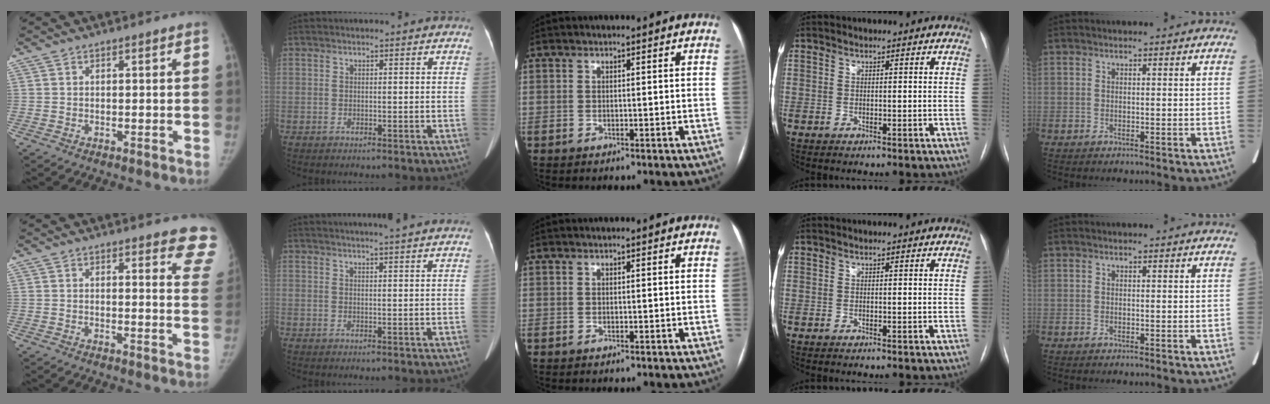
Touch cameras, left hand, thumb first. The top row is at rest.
{"thumb": {"total": 8.8, "force": [7.9, 2.1, 3.1], "torque": [0.004, -0.050, 0.060]}, "index": {"total": 8.8, "force": [7.8, -0.6, 4.0], "torque": [-0.056, 0.019, 0.084]}}